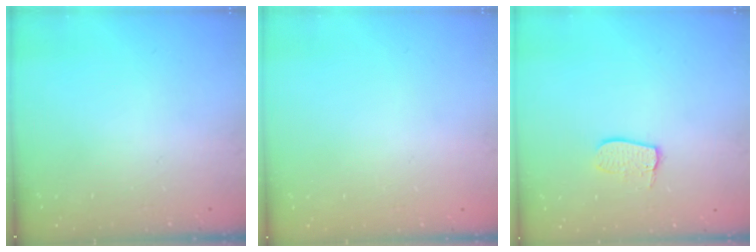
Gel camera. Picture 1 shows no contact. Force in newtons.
{"total": 0.0}
{"total": 7.2, "press": 7.2, "slide": 0.3}